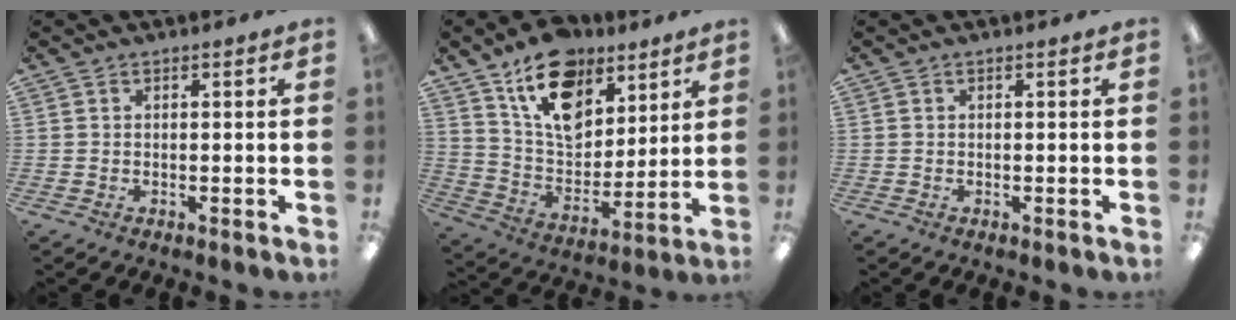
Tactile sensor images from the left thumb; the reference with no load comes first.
{"total": 17.5, "force": [10.5, 10.8, 9.0], "torque": [-0.142, -0.051, 0.192]}
{"total": 0.0}